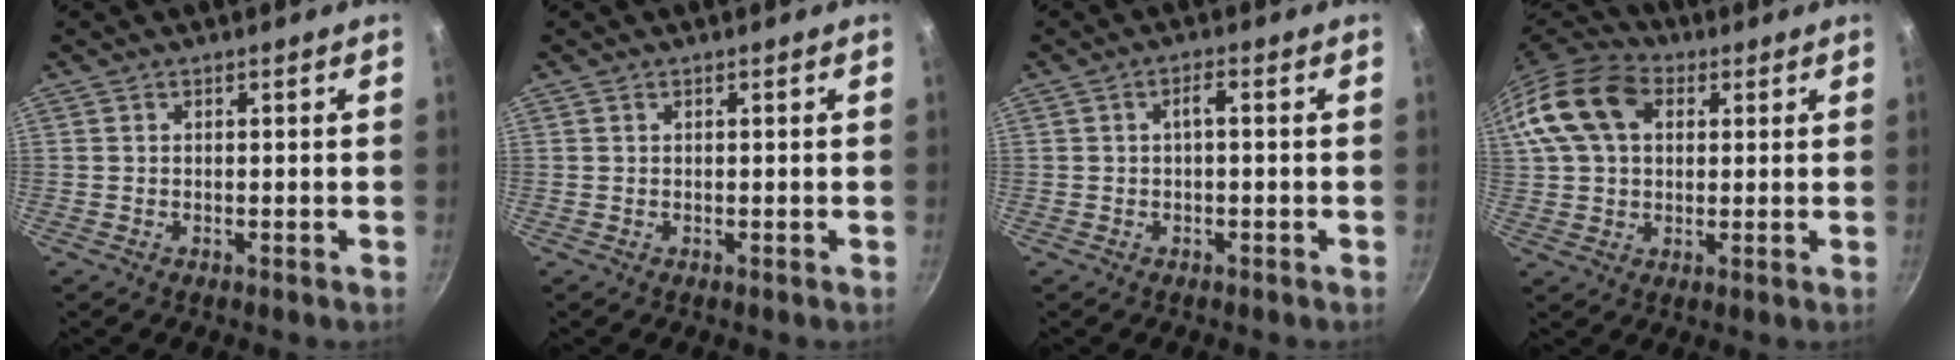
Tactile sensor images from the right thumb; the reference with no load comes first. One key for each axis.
{"total": 0.0}
{"total": 2.0, "fx": -0.2, "fy": 0.6, "fz": 1.9, "tx": -0.041, "ty": 0.015, "tz": -0.002}
{"total": 15.5, "fx": 4.4, "fy": 10.9, "fz": 10.2, "tx": -0.187, "ty": 0.022, "tz": 0.065}